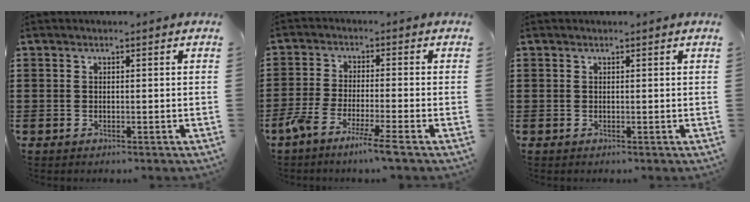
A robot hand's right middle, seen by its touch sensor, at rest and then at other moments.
{"total": 5.4, "force": [-4.1, -0.3, 3.4], "torque": [-0.082, -0.019, -0.081]}
{"total": 0.0}